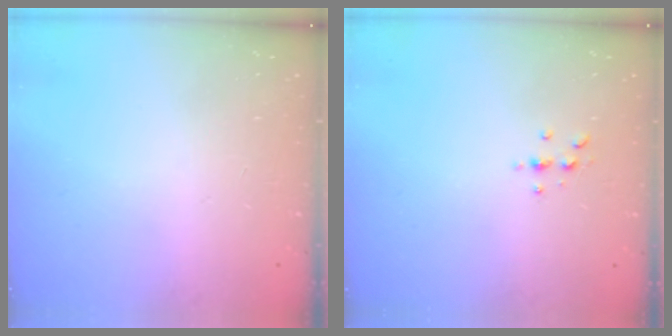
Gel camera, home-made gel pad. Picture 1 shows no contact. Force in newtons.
{"total": 3.1, "press": 3.1, "slide": 0.5}